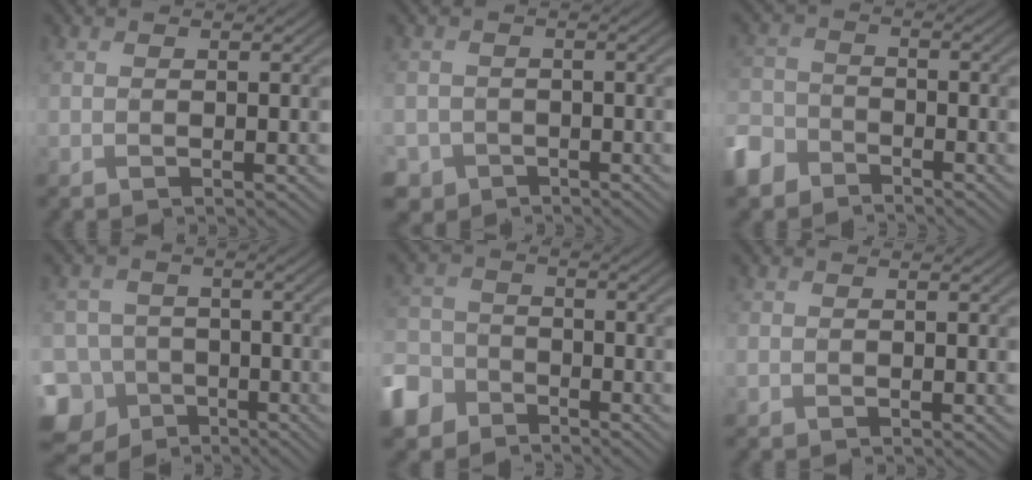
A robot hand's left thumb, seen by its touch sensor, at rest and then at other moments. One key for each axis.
{"total": 3.1, "fx": -1.7, "fy": 2.6, "fz": -0.1, "tx": -0.003, "ty": -0.020, "tz": -0.038}
{"total": 5.7, "fx": -4.6, "fy": 3.1, "fz": 1.1, "tx": -0.030, "ty": -0.007, "tz": -0.107}
{"total": 11.2, "fx": -7.2, "fy": 8.4, "fz": 1.8, "tx": -0.058, "ty": -0.033, "tz": -0.127}
{"total": 7.3, "fx": -5.3, "fy": 4.7, "fz": 1.9, "tx": -0.058, "ty": -0.018, "tz": -0.117}
{"total": 0.0}